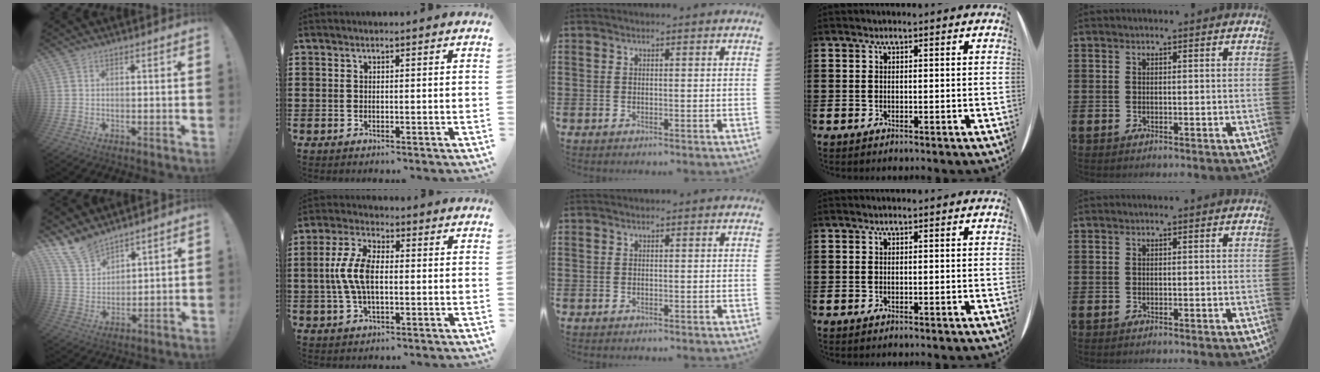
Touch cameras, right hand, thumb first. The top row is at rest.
{"thumb": {"total": 10.5, "force": [9.2, 4.4, 2.4], "torque": [-0.056, -0.066, 0.181]}, "index": {"total": 7.3, "force": [-0.3, 3.4, 6.5], "torque": [-0.154, -0.002, -0.015]}}